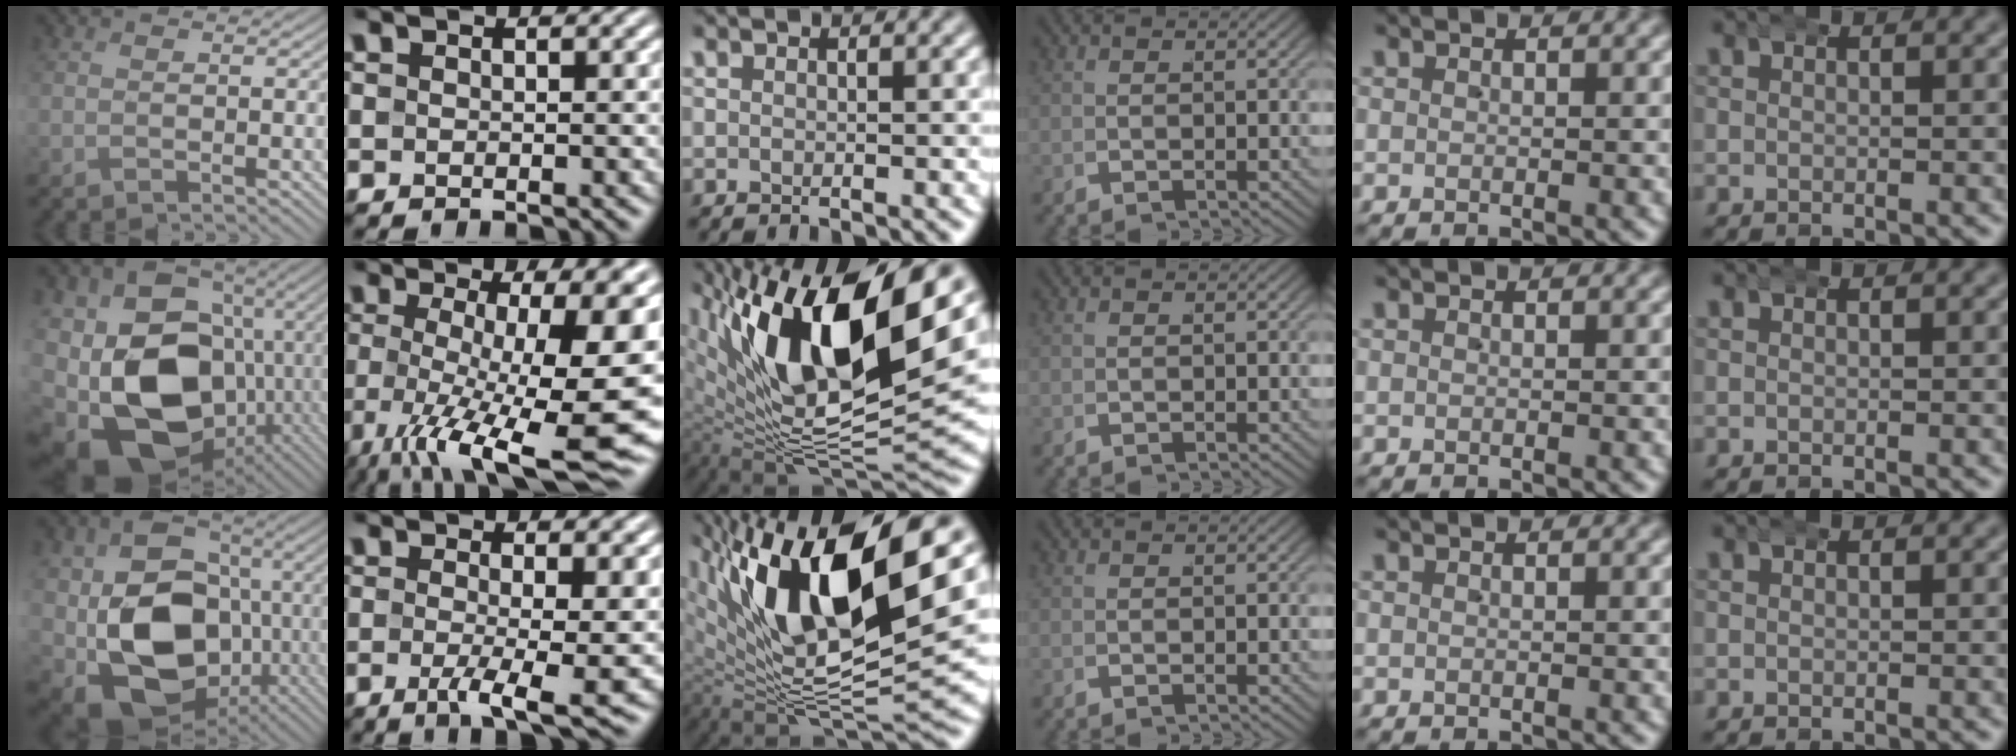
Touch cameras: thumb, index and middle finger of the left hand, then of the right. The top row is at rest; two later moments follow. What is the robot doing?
{"motion": "wrap", "object": "aluminum foil"}